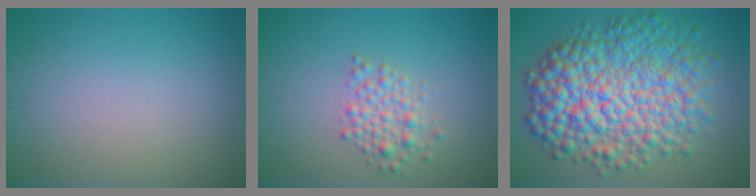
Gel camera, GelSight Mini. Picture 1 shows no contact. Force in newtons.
{"total": 2.5, "press": 2.5, "slide": 0.1}
{"total": 11.6, "press": 11.6, "slide": 0.0}